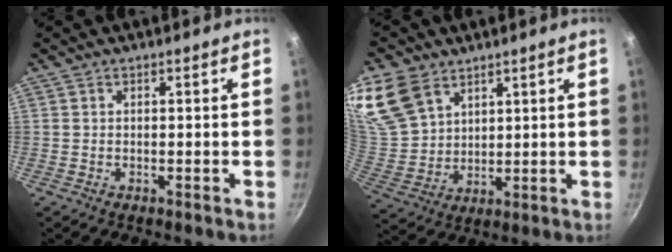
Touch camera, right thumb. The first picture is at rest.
{"total": 14.8, "force": [8.7, 9.9, 6.8], "torque": [-0.134, -0.019, 0.186]}